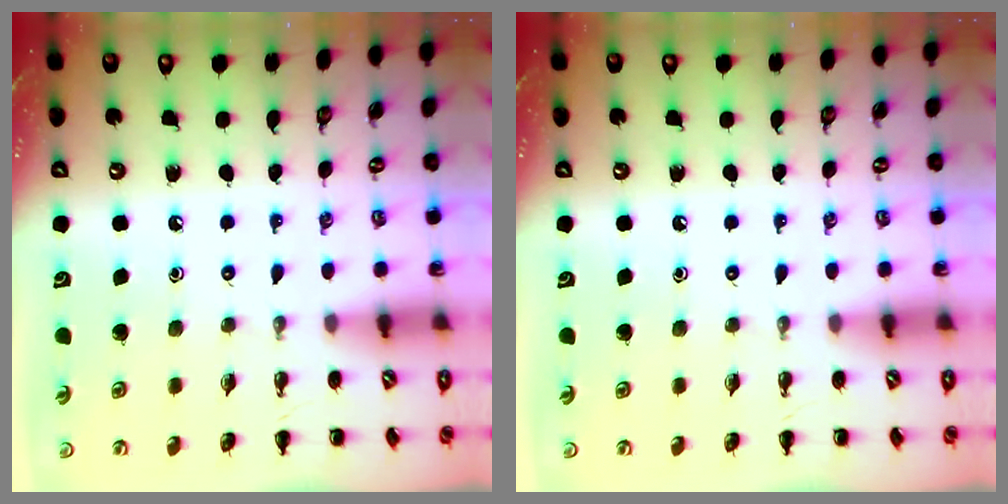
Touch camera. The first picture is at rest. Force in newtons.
{"total": 0.0}